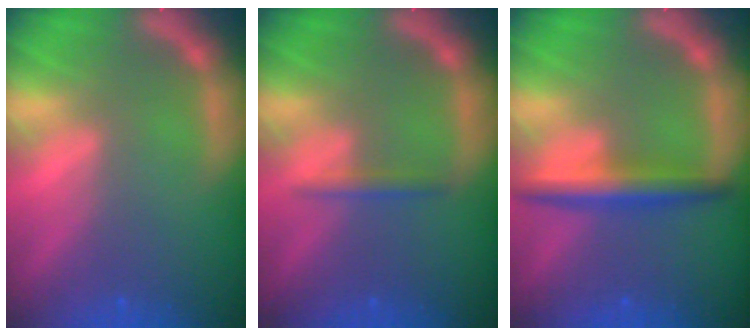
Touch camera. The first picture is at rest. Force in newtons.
{"total": 1.4}
{"total": 4.0}